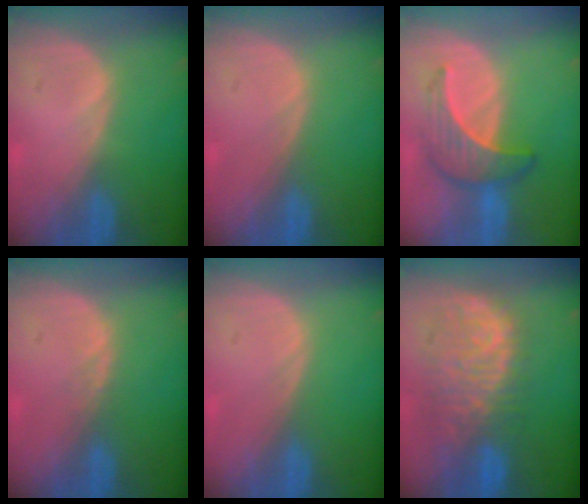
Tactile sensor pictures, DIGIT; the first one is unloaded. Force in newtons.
{"total": 0.0}
{"total": 6.5, "press": 6.4, "slide": 1.1}
{"total": 0.8, "press": 0.8, "slide": 0.3}
{"total": 0.0}
{"total": 11.0, "press": 9.5, "slide": 5.5}